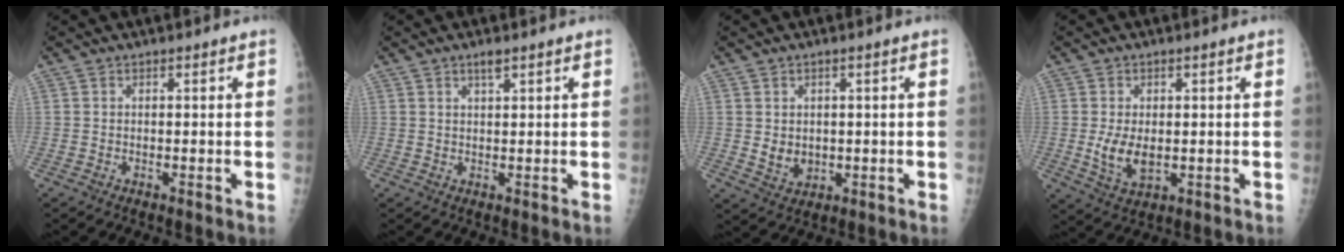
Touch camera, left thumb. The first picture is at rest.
{"total": 1.8, "force": [1.3, 0.7, 1.1], "torque": [-0.008, -0.006, 0.023]}
{"total": 4.2, "force": [0.3, 3.5, 2.4], "torque": [-0.018, -0.007, 0.018]}
{"total": 6.4, "force": [-0.4, 3.8, 5.1], "torque": [-0.086, -0.012, 0.003]}